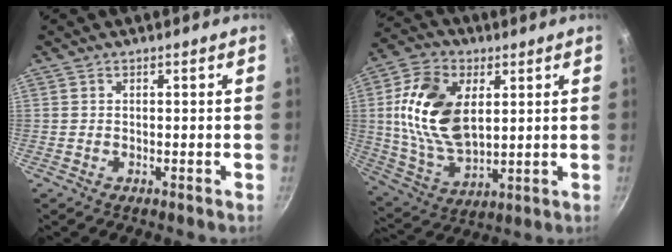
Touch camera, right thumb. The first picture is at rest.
{"total": 18.1, "force": [3.6, 11.1, 13.8], "torque": [-0.246, -0.009, 0.073]}